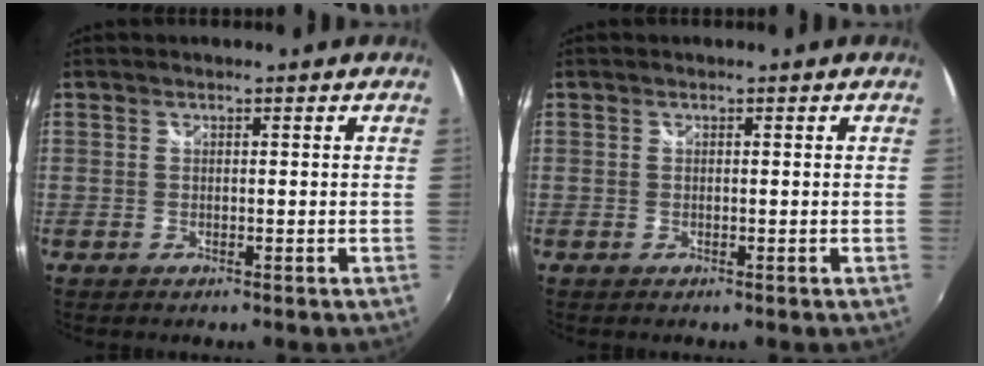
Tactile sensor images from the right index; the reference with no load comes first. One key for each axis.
{"total": 0.0}